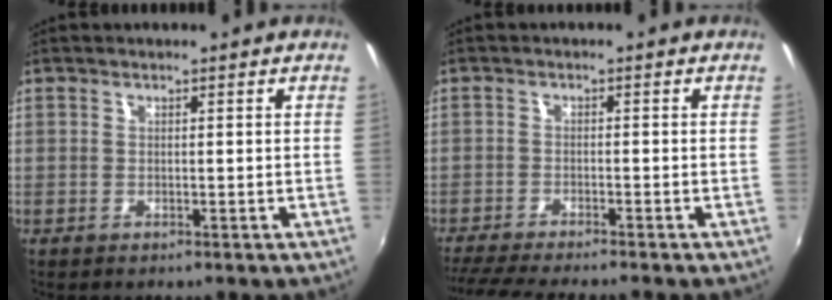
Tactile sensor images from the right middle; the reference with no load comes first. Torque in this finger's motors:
{"motor_torque": [0.31, -0.33, 0.05, 0.03]}